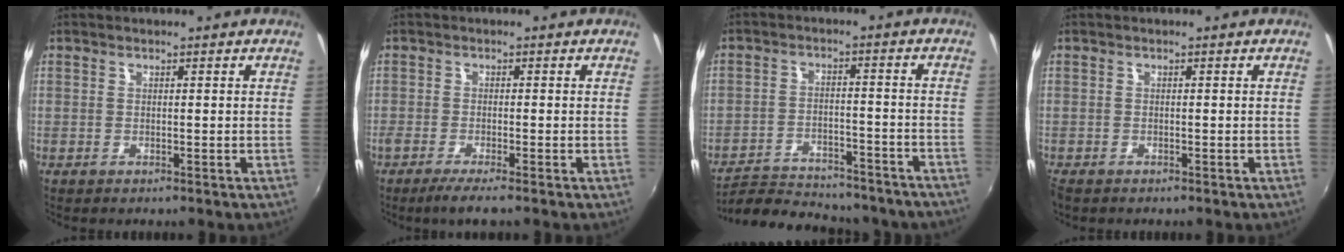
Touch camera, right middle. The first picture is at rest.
{"total": 3.5, "force": [-2.7, -0.4, 2.2], "torque": [-0.055, -0.014, -0.052]}
{"total": 21.2, "force": [-18.6, 6.5, 7.8], "torque": [-0.162, 0.000, -0.245]}
{"total": 1.5, "force": [-1.3, 0.6, 0.4], "torque": [-0.014, -0.008, -0.024]}